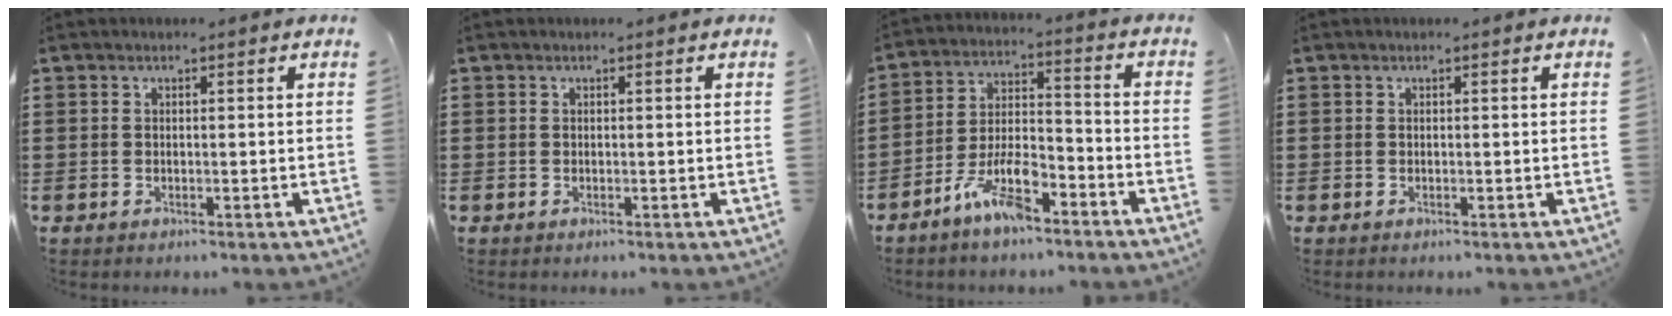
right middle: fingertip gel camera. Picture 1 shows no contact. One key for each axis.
{"total": 0.0}
{"total": 8.7, "fx": -6.2, "fy": 2.6, "fz": 5.5, "tx": -0.117, "ty": 0.005, "tz": -0.119}
{"total": 0.0}